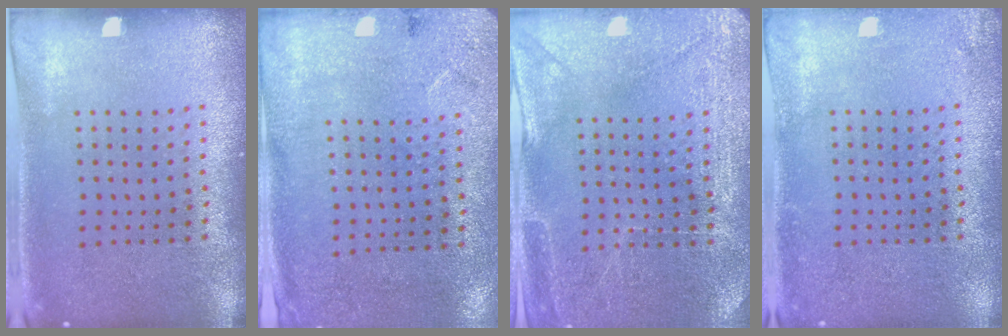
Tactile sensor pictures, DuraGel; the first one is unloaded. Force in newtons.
{"total": 2.7, "press": 2.2, "slide": 1.6}
{"total": 2.9, "press": 2.9, "slide": 0.2}
{"total": 1.2, "press": 1.2, "slide": 0.0}